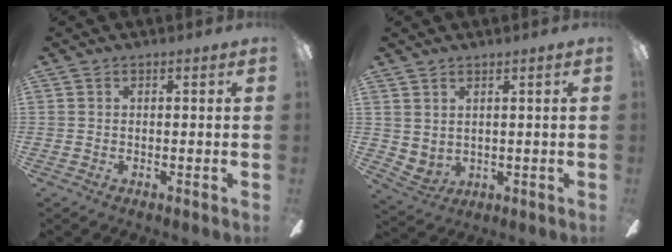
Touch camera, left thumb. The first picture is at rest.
{"total": 3.0, "force": [2.5, 1.5, 0.6], "torque": [-0.020, -0.014, 0.049]}